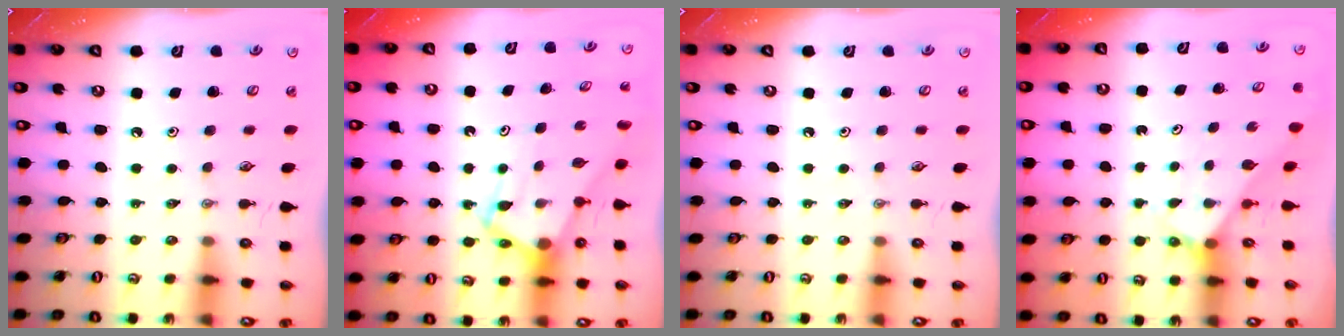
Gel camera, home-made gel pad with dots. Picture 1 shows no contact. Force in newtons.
{"total": 7.7, "press": 7.7, "slide": 0.8}
{"total": 0.0}
{"total": 2.0, "press": 2.0, "slide": 0.1}